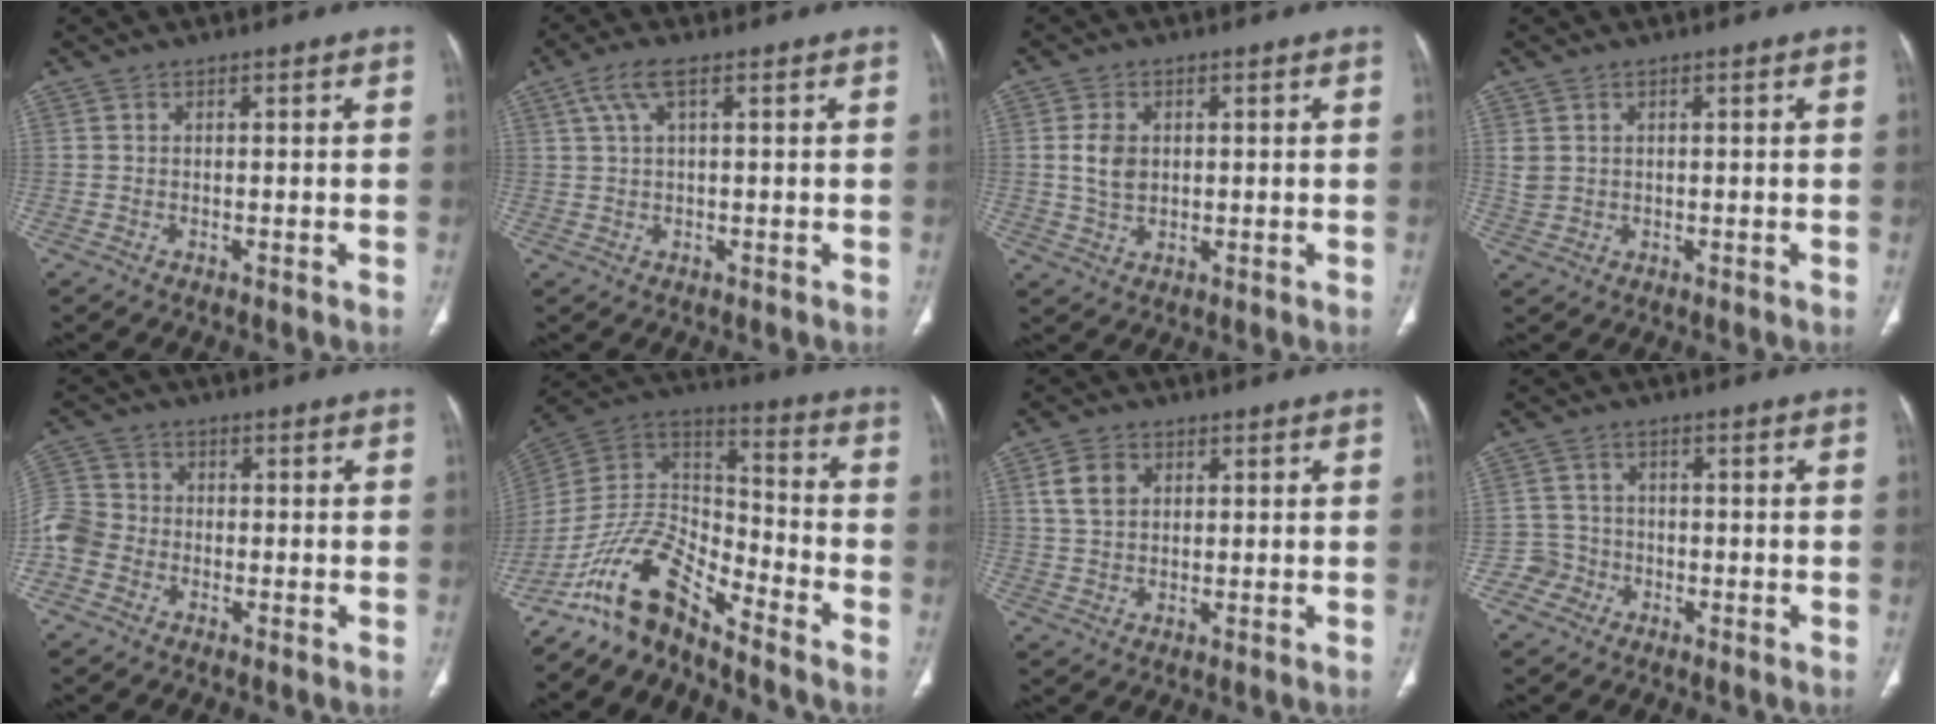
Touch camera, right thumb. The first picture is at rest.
{"total": 4.2, "force": [1.7, 1.3, 3.6], "torque": [-0.091, 0.015, 0.040]}
{"total": 4.8, "force": [0.6, 3.5, 3.2], "torque": [-0.053, -0.001, 0.014]}
{"total": 2.2, "force": [0.7, 1.8, 1.1], "torque": [-0.024, -0.001, 0.021]}
{"total": 7.1, "force": [-2.5, 5.9, 2.9], "torque": [-0.057, 0.018, -0.058]}
{"total": 13.5, "force": [-11.1, 4.4, 6.3], "torque": [-0.107, 0.102, -0.217]}
{"total": 5.3, "force": [1.7, 4.0, 3.0], "torque": [-0.045, 0.003, 0.033]}
{"total": 3.7, "force": [-1.9, 3.2, -0.5], "torque": [0.029, 0.018, -0.043]}